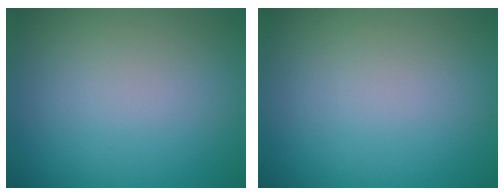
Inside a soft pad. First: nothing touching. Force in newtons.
{"total": 0.0}